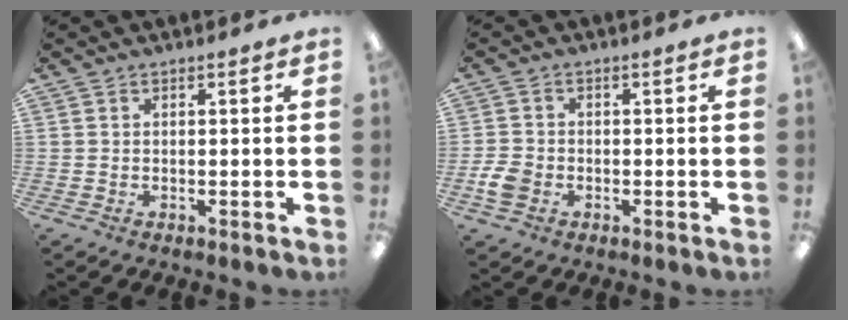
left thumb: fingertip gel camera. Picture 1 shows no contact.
{"total": 4.5, "force": [-1.6, 3.4, 2.5], "torque": [-0.058, 0.004, -0.032]}